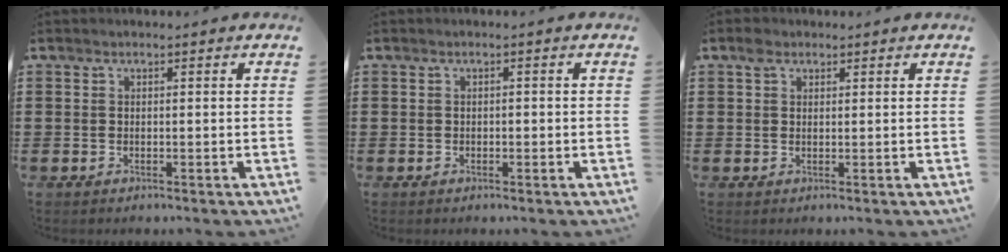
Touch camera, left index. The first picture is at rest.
{"total": 0.6, "force": [-0.2, 0.4, 0.5], "torque": [-0.010, 0.000, -0.004]}
{"total": 1.7, "force": [1.1, 1.1, 0.7], "torque": [-0.016, 0.006, 0.020]}